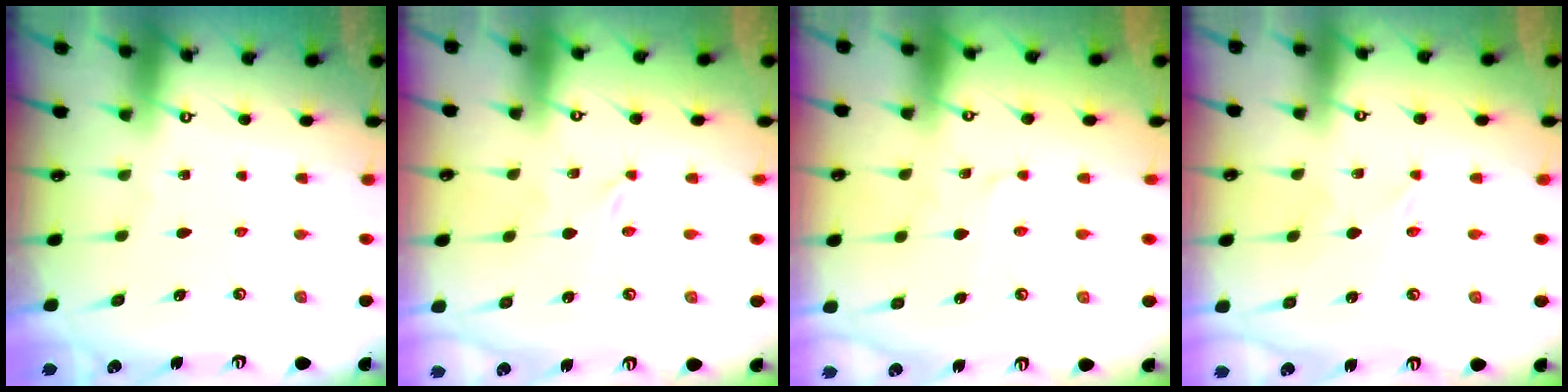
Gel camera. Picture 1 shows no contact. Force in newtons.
{"total": 0.0}
{"total": 0.9, "press": 0.9, "slide": 0.1}
{"total": 2.8, "press": 2.8, "slide": 0.3}